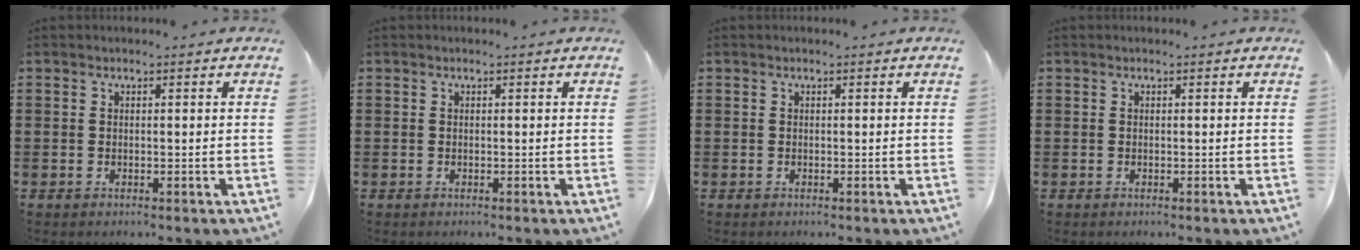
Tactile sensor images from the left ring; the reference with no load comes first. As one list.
[{"total": 0.0}, {"total": 0.0}, {"total": 0.0}]